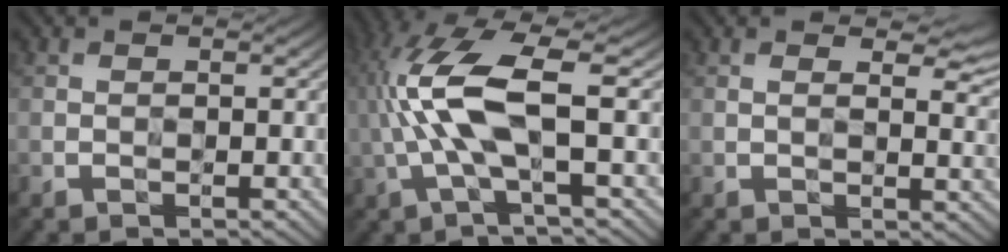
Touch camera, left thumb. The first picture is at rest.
{"total": 9.7, "force": [0.7, 2.9, 9.2], "torque": [-0.211, 0.014, 0.011]}
{"total": 4.0, "force": [1.8, 1.5, 3.3], "torque": [-0.056, -0.005, 0.029]}